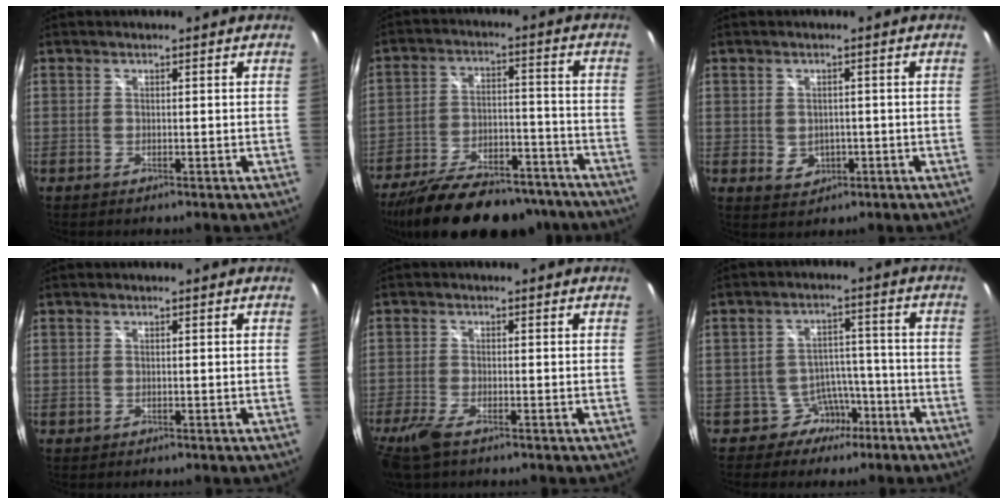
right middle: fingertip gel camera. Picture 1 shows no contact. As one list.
[{"total": 24.8, "force": [-20.2, 9.0, 11.2], "torque": [-0.213, -0.008, -0.283]}, {"total": 4.0, "force": [-0.7, 3.4, 1.8], "torque": [-0.036, -0.001, -0.004]}, {"total": 0.0}, {"total": 5.7, "force": [-3.8, 1.5, 4.0], "torque": [-0.103, -0.020, -0.075]}, {"total": 6.5, "force": [-4.4, 4.8, 0.6], "torque": [-0.009, 0.034, -0.062]}]